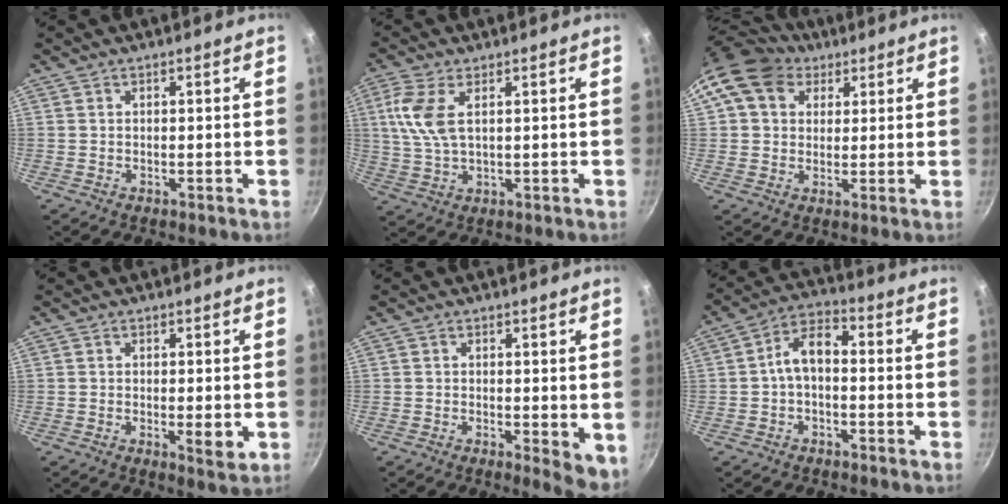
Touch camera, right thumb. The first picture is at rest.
{"total": 7.9, "force": [2.2, 3.8, 6.6], "torque": [-0.144, 0.005, 0.044]}
{"total": 12.3, "force": [5.7, 9.4, 5.6], "torque": [-0.080, 0.009, 0.088]}
{"total": 3.4, "force": [-0.5, 1.0, 3.2], "torque": [-0.052, -0.011, -0.007]}
{"total": 5.0, "force": [-0.4, 2.1, 4.5], "torque": [-0.049, -0.007, -0.004]}
{"total": 6.6, "force": [-0.9, 3.9, 5.3], "torque": [-0.084, 0.037, -0.026]}